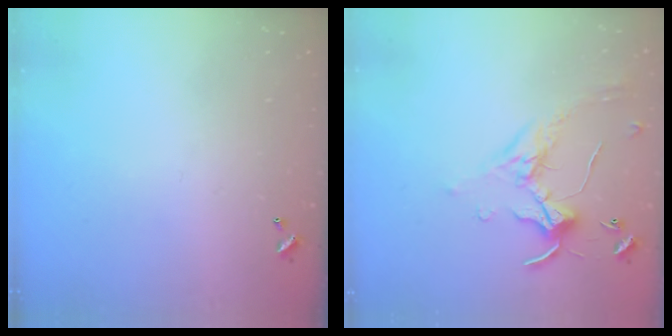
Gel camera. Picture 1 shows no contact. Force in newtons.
{"total": 0.0}